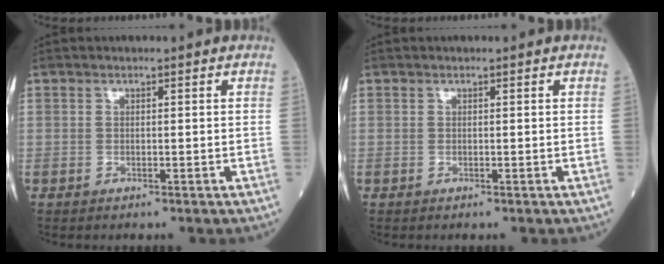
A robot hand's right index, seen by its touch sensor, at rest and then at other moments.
{"total": 0.0}